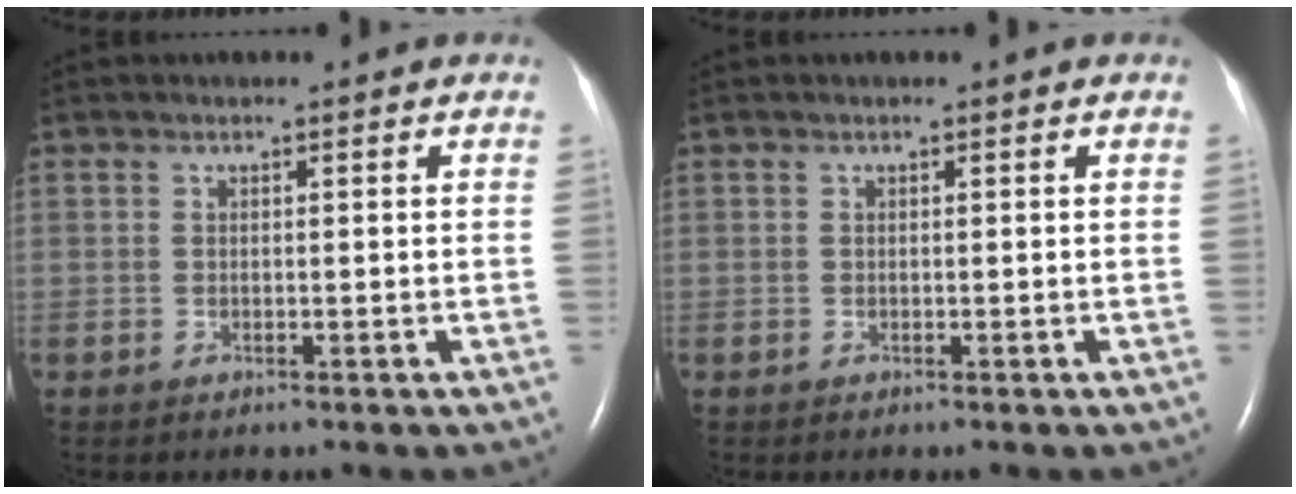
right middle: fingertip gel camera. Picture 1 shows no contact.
{"total": 0.0}